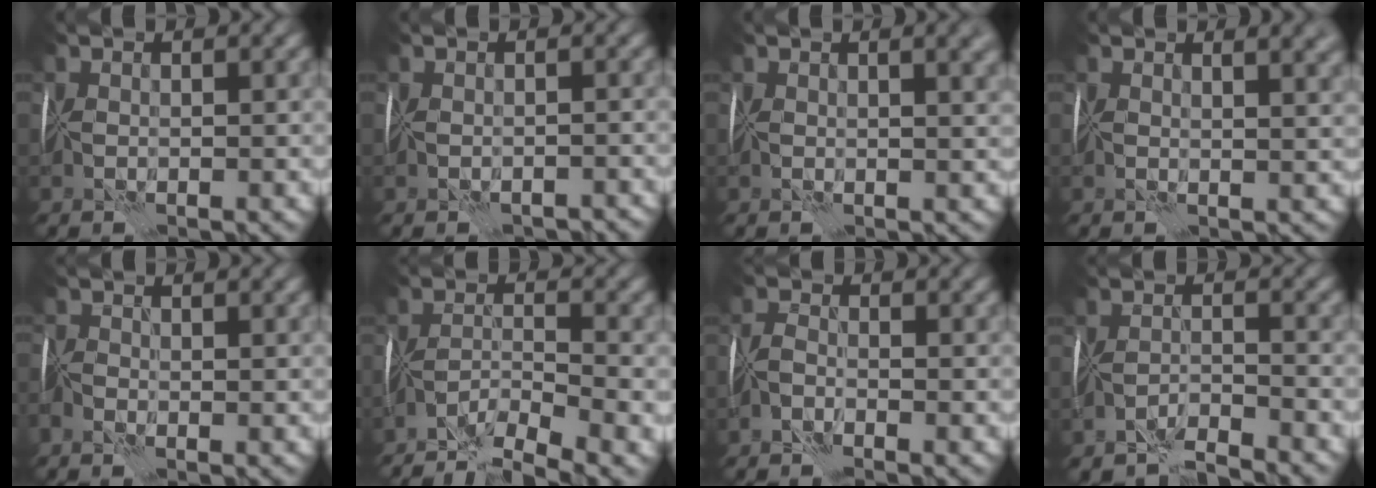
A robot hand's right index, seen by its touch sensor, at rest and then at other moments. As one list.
[{"total": 3.7, "force": [-2.9, 1.8, 1.2], "torque": [-0.005, -0.010, -0.041]}, {"total": 3.8, "force": [1.8, 1.1, 3.2], "torque": [-0.035, 0.000, 0.035]}, {"total": 3.5, "force": [2.3, 0.9, 2.5], "torque": [-0.022, 0.001, 0.037]}, {"total": 2.2, "force": [-1.6, 0.8, 1.2], "torque": [-0.028, -0.004, -0.035]}, {"total": 5.8, "force": [-5.2, -0.7, 2.5], "torque": [-0.027, -0.011, -0.096]}, {"total": 2.1, "force": [-1.7, -1.1, -0.4], "torque": [0.013, 0.001, -0.040]}, {"total": 4.0, "force": [-3.8, -1.2, 0.0], "torque": [0.009, -0.010, -0.069]}]